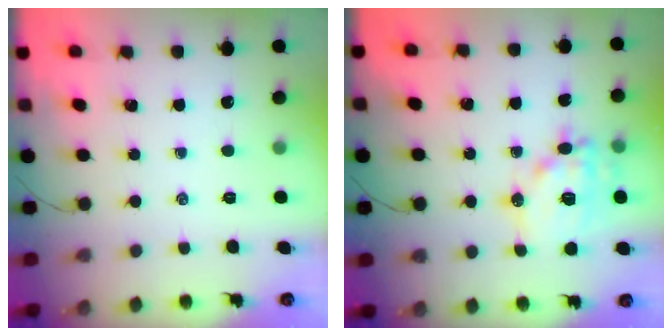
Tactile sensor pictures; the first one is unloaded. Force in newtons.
{"total": 15.0, "press": 14.7, "slide": 2.7}